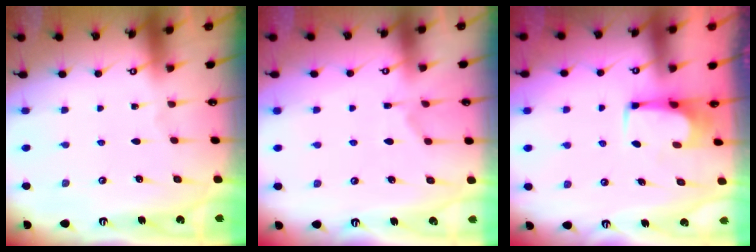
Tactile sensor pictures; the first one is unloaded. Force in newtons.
{"total": 1.7, "press": 1.0, "slide": 1.3}
{"total": 3.5, "press": 3.5, "slide": 0.2}